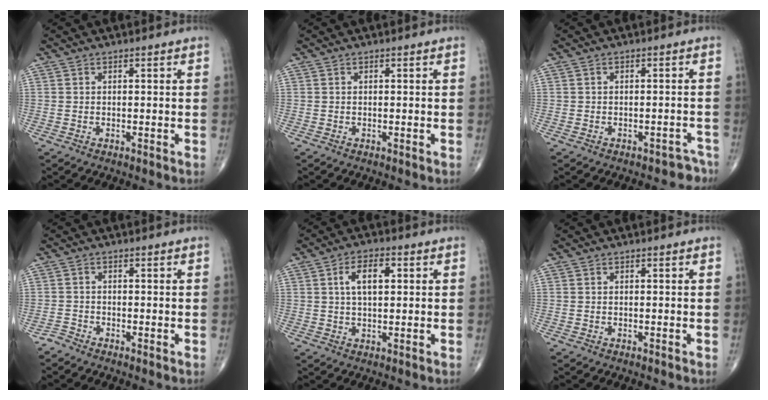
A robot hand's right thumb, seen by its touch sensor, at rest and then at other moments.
{"total": 0.0}
{"total": 3.3, "force": [-2.7, 1.9, 0.0], "torque": [0.015, 0.028, -0.032]}
{"total": 1.3, "force": [-1.2, 0.3, 0.1], "torque": [0.000, -0.005, -0.029]}
{"total": 6.1, "force": [1.5, 3.1, 5.1], "torque": [-0.084, 0.004, 0.024]}
{"total": 0.0}